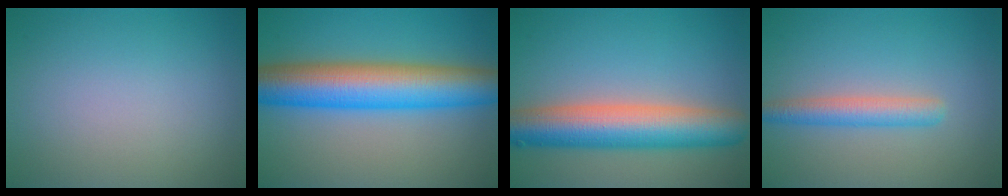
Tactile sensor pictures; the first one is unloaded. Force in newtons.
{"total": 10.5, "press": 10.4, "slide": 0.1}
{"total": 8.8, "press": 8.8, "slide": 0.3}
{"total": 3.0, "press": 3.0, "slide": 0.1}